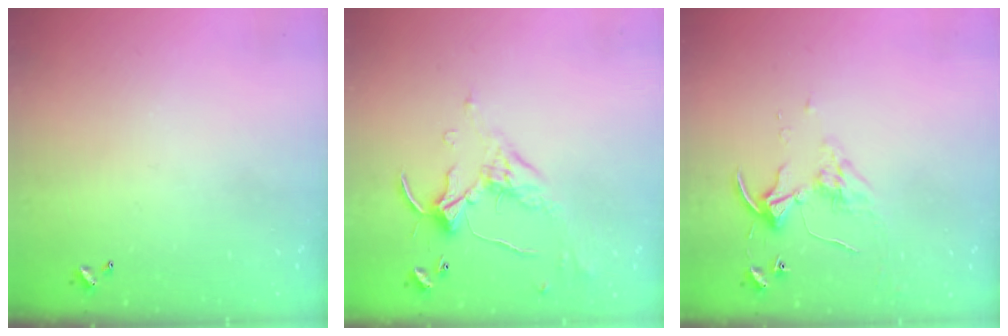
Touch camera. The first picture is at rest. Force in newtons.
{"total": 1.7, "press": 1.4, "slide": 0.8}
{"total": 4.6, "press": 4.6, "slide": 0.4}